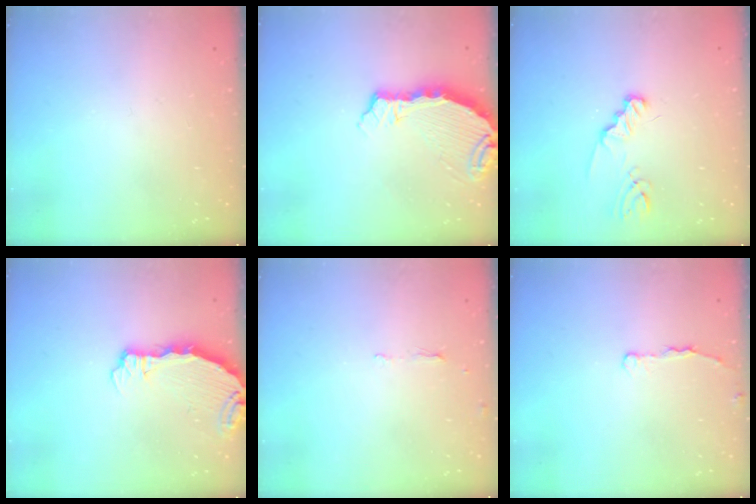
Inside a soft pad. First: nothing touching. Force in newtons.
{"total": 6.9, "press": 6.4, "slide": 2.7}
{"total": 2.7, "press": 2.7, "slide": 0.4}
{"total": 4.9, "press": 4.3, "slide": 2.3}
{"total": 4.6, "press": 2.6, "slide": 3.8}
{"total": 2.8, "press": 2.7, "slide": 0.5}